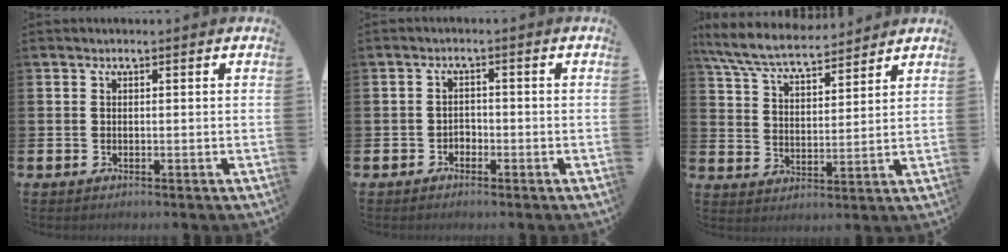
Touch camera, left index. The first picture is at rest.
{"total": 1.6, "force": [-1.2, 1.0, 0.1], "torque": [0.002, 0.000, -0.030]}
{"total": 7.6, "force": [7.1, 1.3, 2.3], "torque": [-0.070, -0.036, 0.127]}